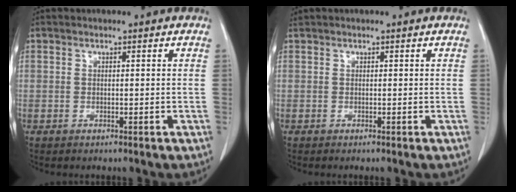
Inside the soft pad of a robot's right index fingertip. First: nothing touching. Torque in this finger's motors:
{"motor_torque": [-0.06, 0.01, -0.05, 0.01]}